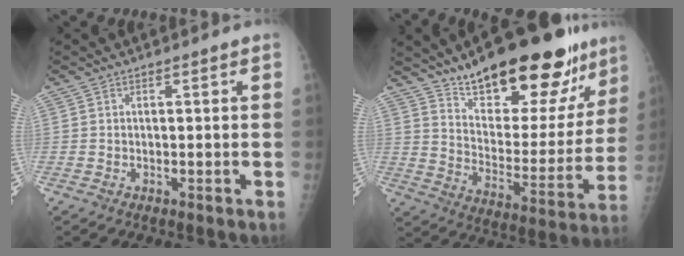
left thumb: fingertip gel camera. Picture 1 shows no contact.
{"total": 26.9, "force": [19.0, 10.0, 16.4], "torque": [-0.197, -0.088, 0.290]}